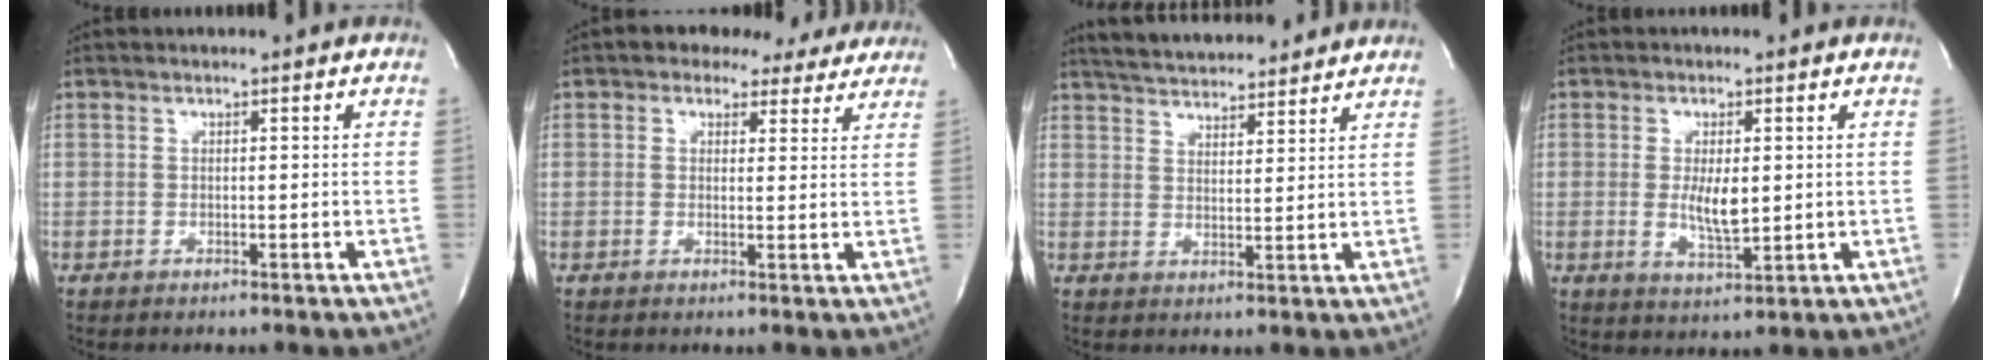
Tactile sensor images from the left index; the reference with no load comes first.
{"total": 7.3, "force": [6.0, 3.9, 1.7], "torque": [-0.006, 0.013, 0.058]}
{"total": 13.5, "force": [12.5, 2.5, 4.5], "torque": [-0.075, 0.021, 0.184]}
{"total": 4.8, "force": [0.0, 1.5, 4.5], "torque": [-0.086, -0.015, 0.005]}